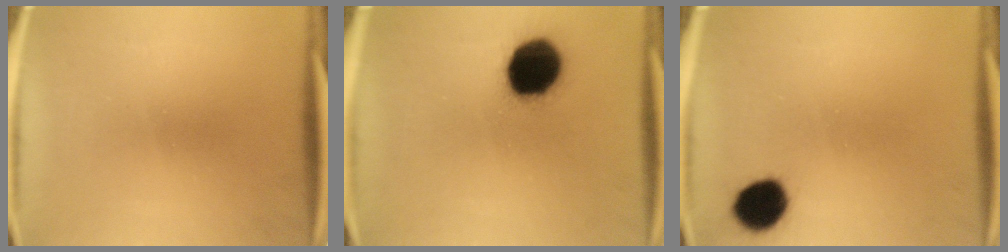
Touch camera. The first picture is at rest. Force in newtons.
{"total": 17.2}
{"total": 8.8}